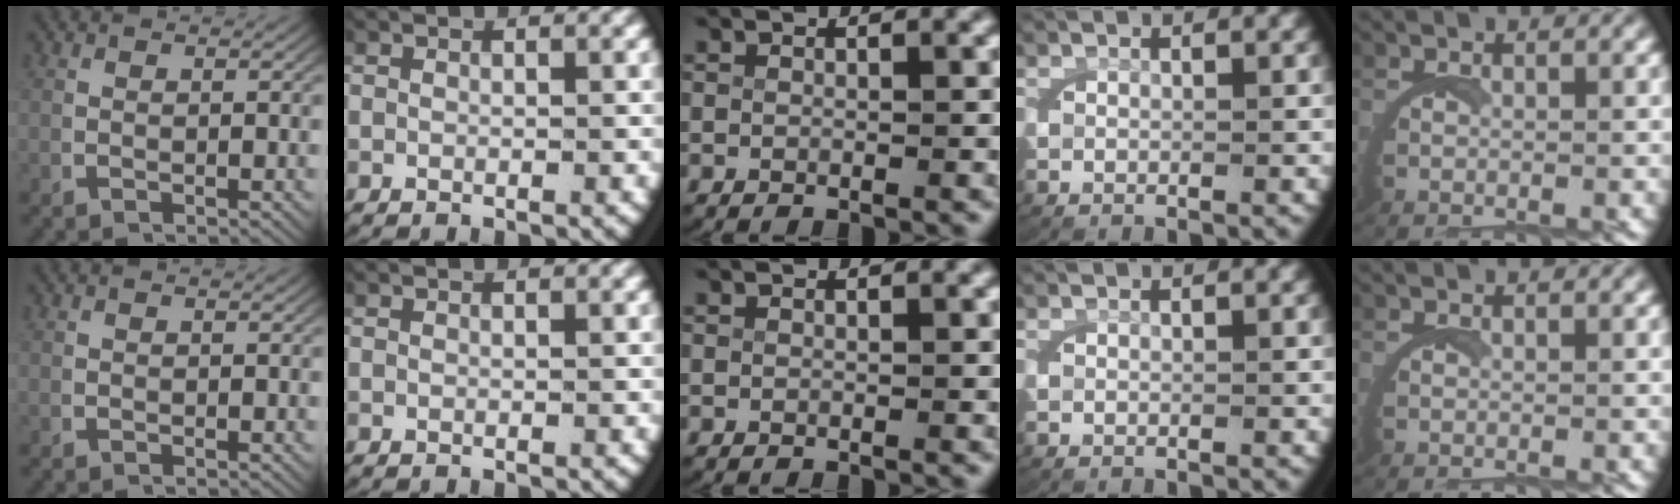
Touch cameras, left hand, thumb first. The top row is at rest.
{}